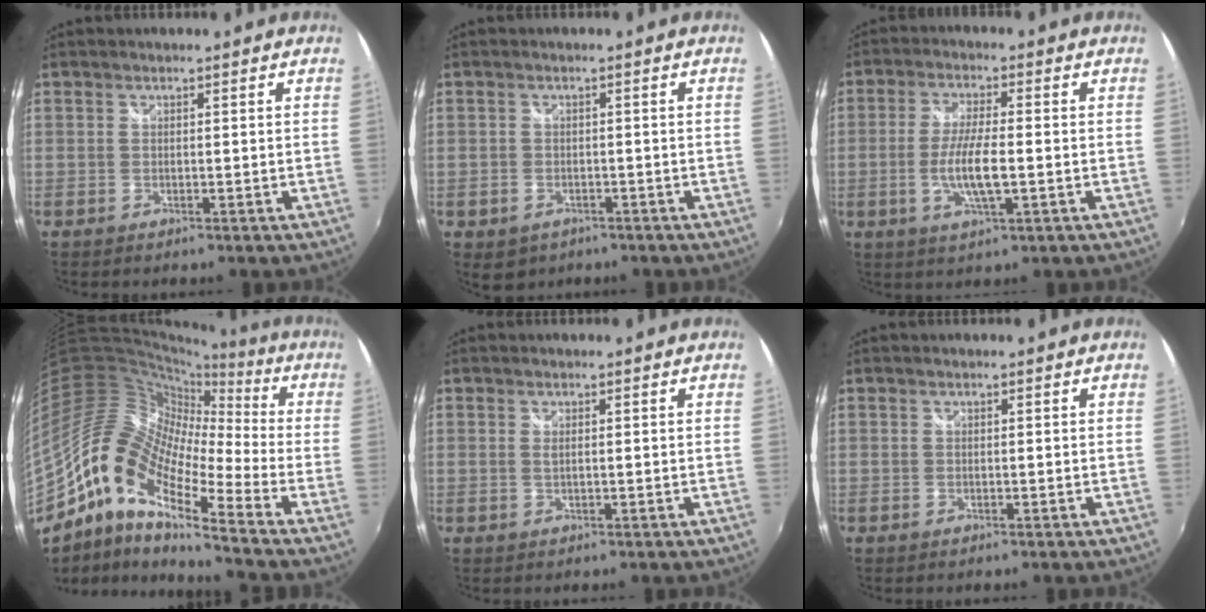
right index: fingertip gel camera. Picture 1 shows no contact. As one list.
[{"total": 4.1, "force": [-1.8, 3.3, 1.5], "torque": [-0.037, -0.006, -0.022]}, {"total": 7.7, "force": [-1.5, 1.6, 7.4], "torque": [-0.148, -0.009, -0.028]}, {"total": 16.1, "force": [-8.4, 5.0, 12.8], "torque": [-0.203, -0.004, -0.185]}, {"total": 1.0, "force": [0.1, 0.0, 1.0], "torque": [-0.020, 0.000, 0.003]}, {"total": 0.0}]